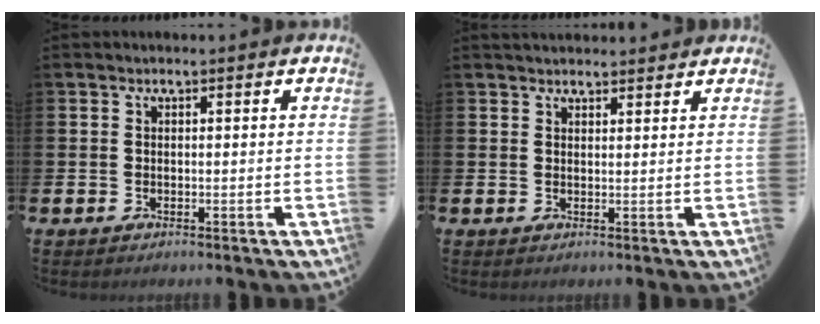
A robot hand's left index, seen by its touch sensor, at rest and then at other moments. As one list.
[{"total": 2.2, "force": [2.1, 0.6, 0.1], "torque": [0.006, -0.009, 0.037]}]